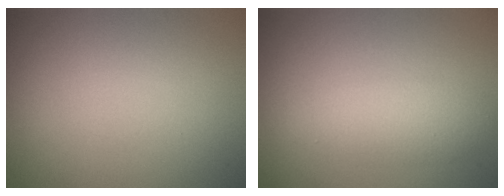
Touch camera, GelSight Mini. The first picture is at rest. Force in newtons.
{"total": 2.8, "press": 2.8, "slide": 0.1}